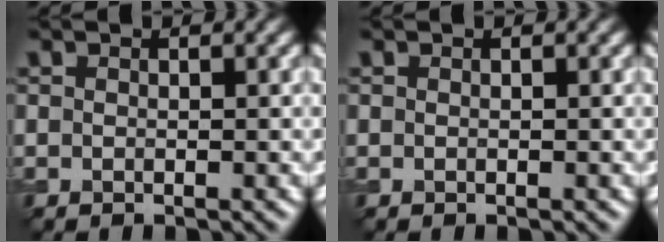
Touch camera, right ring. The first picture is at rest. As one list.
[{"total": 0.0}]